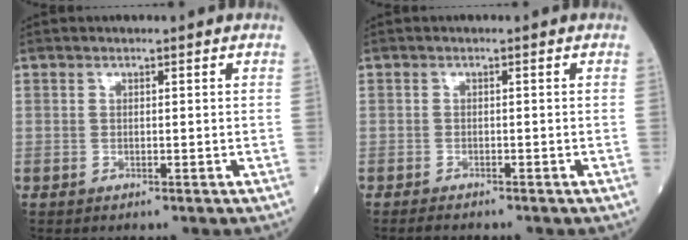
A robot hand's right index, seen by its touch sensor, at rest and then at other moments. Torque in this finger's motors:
{"motor_torque": [-0.24, -0.07, 0.03, 0.00]}